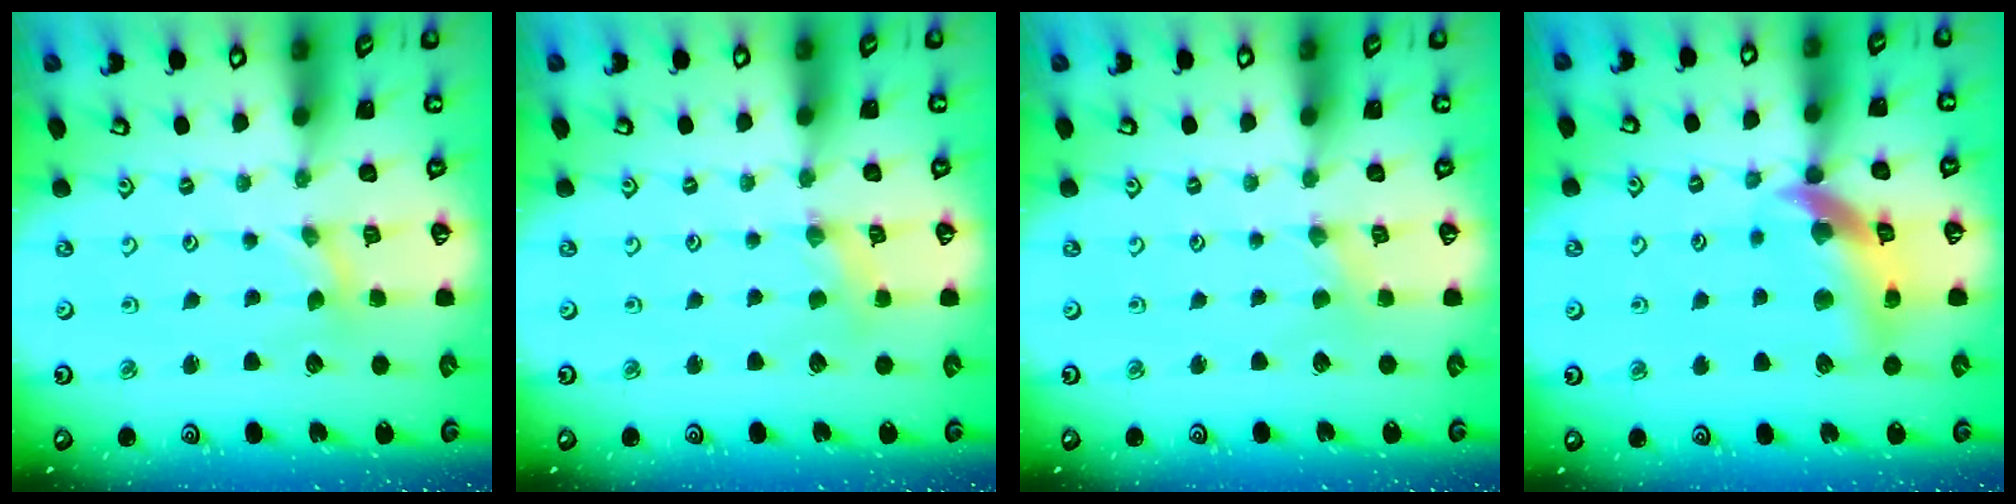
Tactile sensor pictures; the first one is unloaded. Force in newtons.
{"total": 2.8, "press": 2.7, "slide": 0.4}
{"total": 0.7, "press": 0.7, "slide": 0.2}
{"total": 14.5, "press": 14.4, "slide": 2.0}